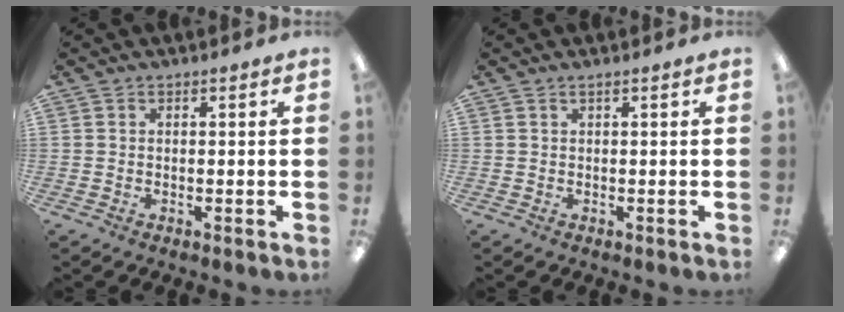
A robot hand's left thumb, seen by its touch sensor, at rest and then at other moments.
{"total": 0.7, "force": [0.4, 0.0, 0.6], "torque": [-0.012, 0.001, 0.006]}